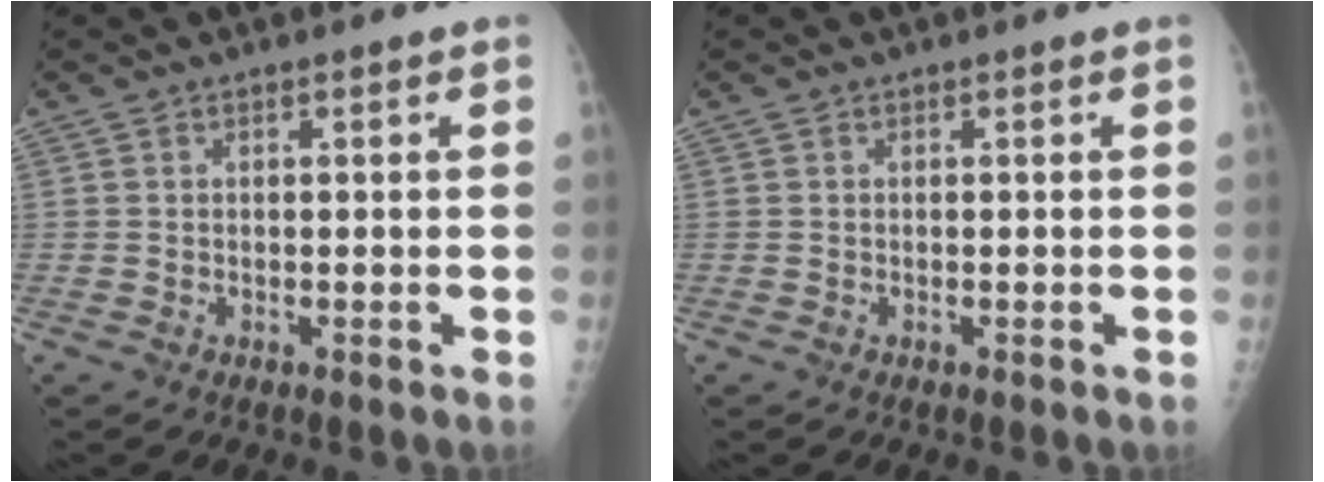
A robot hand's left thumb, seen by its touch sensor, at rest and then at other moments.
{"total": 0.0}